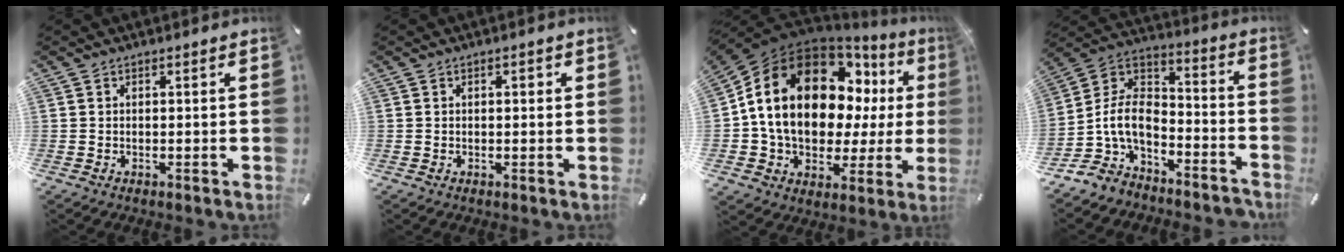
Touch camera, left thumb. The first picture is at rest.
{"total": 1.1, "force": [0.1, 0.5, 0.9], "torque": [-0.019, 0.005, -0.001]}
{"total": 20.8, "force": [5.8, 14.2, 14.0], "torque": [-0.253, -0.037, 0.106]}
{"total": 10.8, "force": [-3.8, 8.0, 6.1], "torque": [-0.155, 0.003, -0.076]}